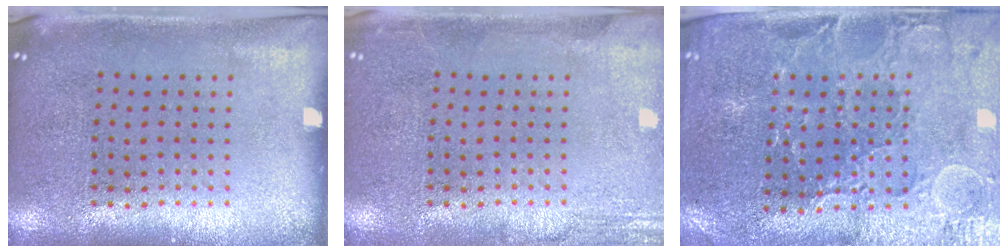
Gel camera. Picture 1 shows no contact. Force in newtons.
{"total": 2.4, "press": 2.4, "slide": 0.3}
{"total": 1.6, "press": 1.5, "slide": 0.5}